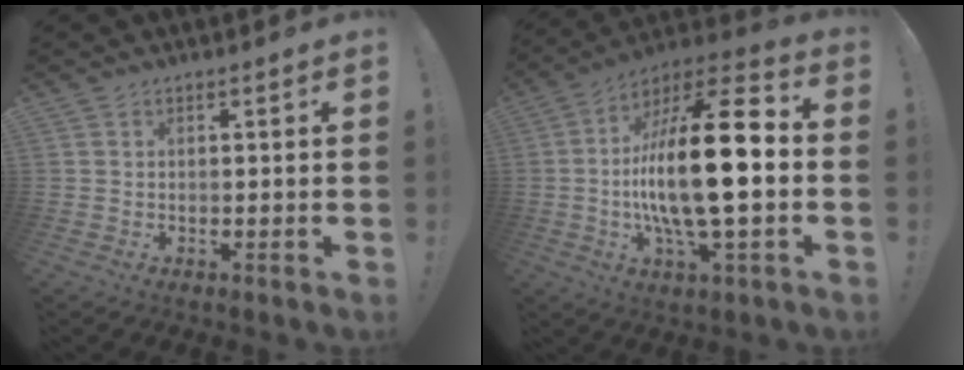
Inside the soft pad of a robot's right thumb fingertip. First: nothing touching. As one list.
[{"total": 24.5, "force": [-2.3, 7.1, 23.3], "torque": [-0.436, -0.001, -0.045]}]